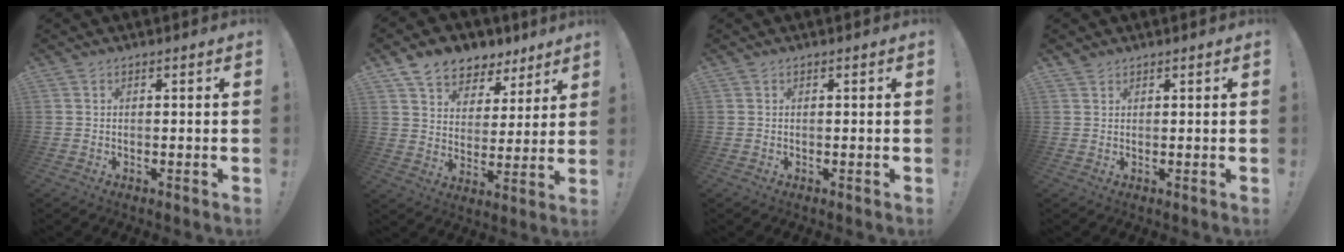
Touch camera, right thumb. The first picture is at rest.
{"total": 9.4, "force": [6.9, 6.0, 2.2], "torque": [-0.048, -0.047, 0.136]}
{"total": 0.0}
{"total": 1.3, "force": [1.1, 0.5, 0.2], "torque": [0.002, -0.007, 0.021]}